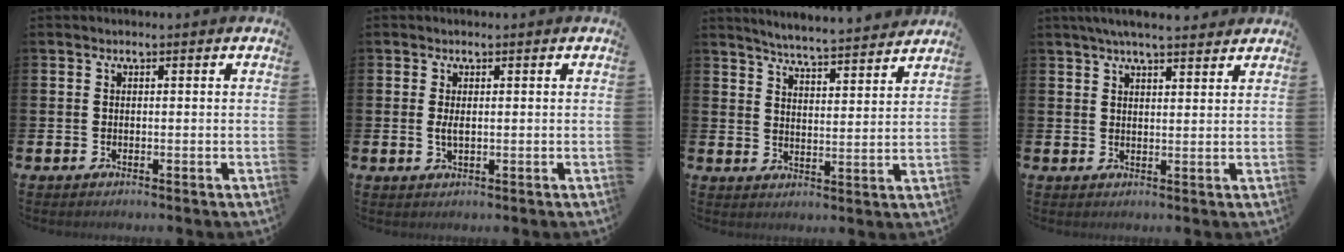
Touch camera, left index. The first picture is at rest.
{"total": 1.6, "force": [0.1, 0.6, 1.5], "torque": [-0.018, -0.002, -0.002]}
{"total": 5.4, "force": [5.3, -0.3, 0.7], "torque": [-0.023, -0.045, 0.089]}
{"total": 4.6, "force": [4.2, 0.6, 1.8], "torque": [-0.030, -0.012, 0.074]}